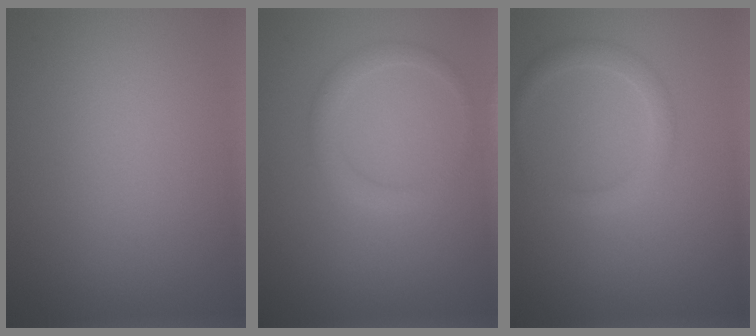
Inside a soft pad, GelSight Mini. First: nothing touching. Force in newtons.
{"total": 1.7, "press": 1.7, "slide": 0.2}
{"total": 1.9, "press": 1.9, "slide": 0.1}